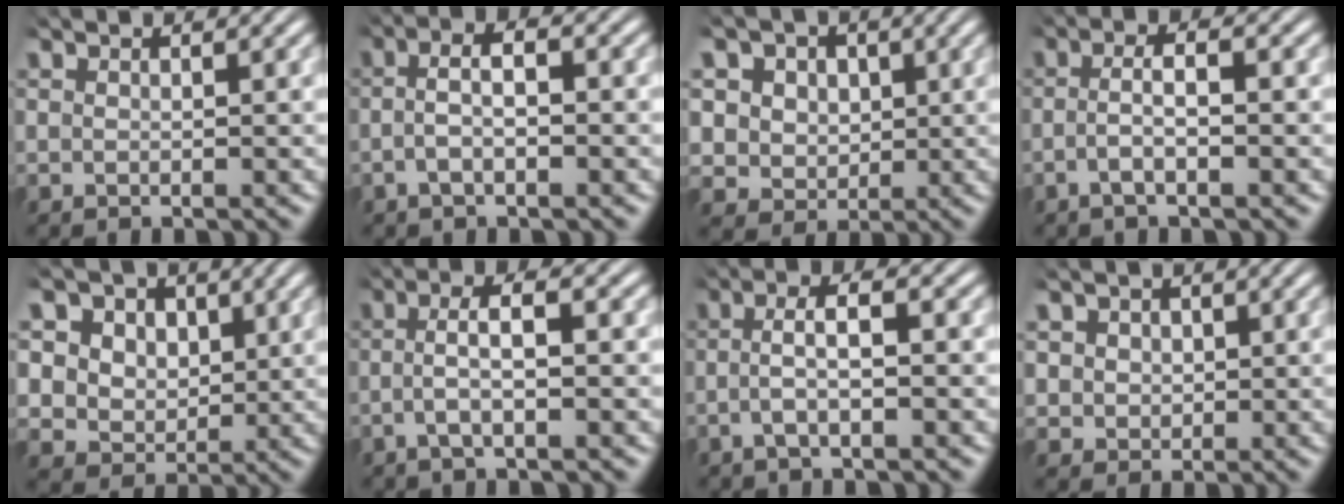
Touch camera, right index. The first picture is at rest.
{"total": 3.3, "force": [-0.6, 1.3, 3.0], "torque": [-0.056, 0.001, -0.015]}
{"total": 10.2, "force": [0.9, 9.4, 3.8], "torque": [-0.111, -0.034, 0.016]}
{"total": 2.8, "force": [-1.1, 0.5, 2.5], "torque": [-0.049, -0.003, -0.022]}
{"total": 12.6, "force": [1.2, 11.5, 4.9], "torque": [-0.145, -0.040, 0.018]}
{"total": 3.3, "force": [-0.7, 0.8, 3.1], "torque": [-0.058, 0.003, -0.017]}
{"total": 3.2, "force": [-0.8, 0.9, 3.0], "torque": [-0.057, 0.001, -0.019]}
{"total": 3.6, "force": [0.9, 3.2, 1.4], "torque": [-0.036, -0.010, 0.023]}